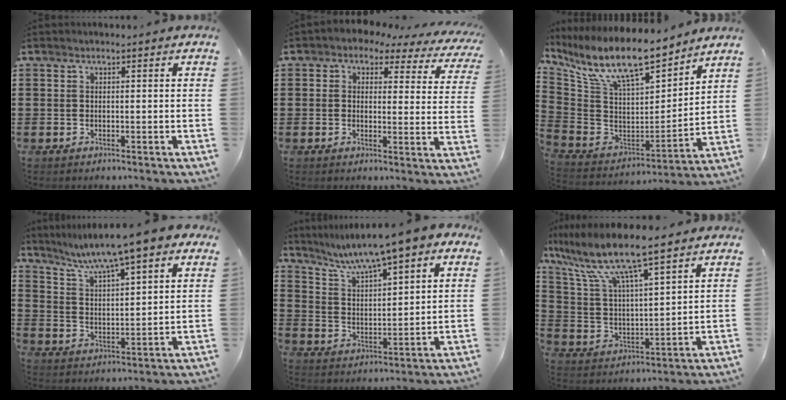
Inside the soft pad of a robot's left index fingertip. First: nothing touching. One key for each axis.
{"total": 2.5, "fx": 1.9, "fy": 1.3, "fz": 0.9, "tx": -0.033, "ty": -0.014, "tz": 0.027}
{"total": 12.7, "fx": 9.9, "fy": 2.8, "fz": 7.4, "tx": -0.181, "ty": -0.058, "tz": 0.174}
{"total": 7.9, "fx": 6.5, "fy": 0.4, "fz": 4.4, "tx": -0.109, "ty": -0.026, "tz": 0.106}
{"total": 7.5, "fx": 6.1, "fy": 0.5, "fz": 4.2, "tx": -0.104, "ty": -0.024, "tz": 0.101}
{"total": 9.1, "fx": 7.5, "fy": 0.6, "fz": 5.0, "tx": -0.130, "ty": -0.042, "tz": 0.124}